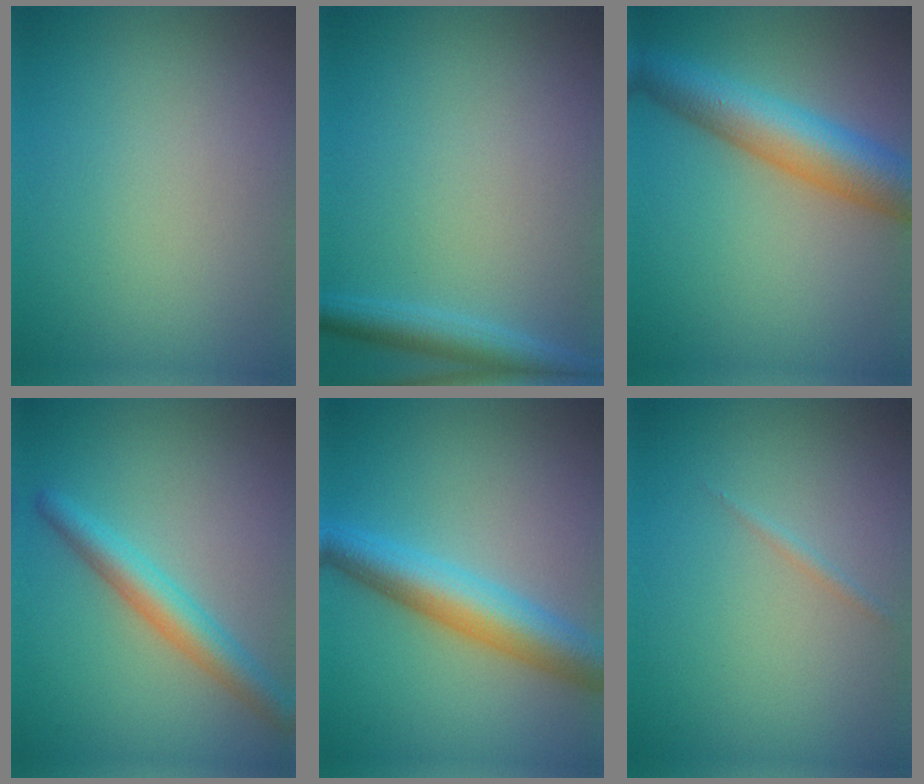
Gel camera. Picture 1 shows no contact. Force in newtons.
{"total": 3.0, "press": 3.0, "slide": 0.2}
{"total": 7.2, "press": 7.2, "slide": 0.3}
{"total": 3.8, "press": 3.8, "slide": 0.1}
{"total": 6.1, "press": 6.1, "slide": 0.2}
{"total": 0.6, "press": 0.6, "slide": 0.0}